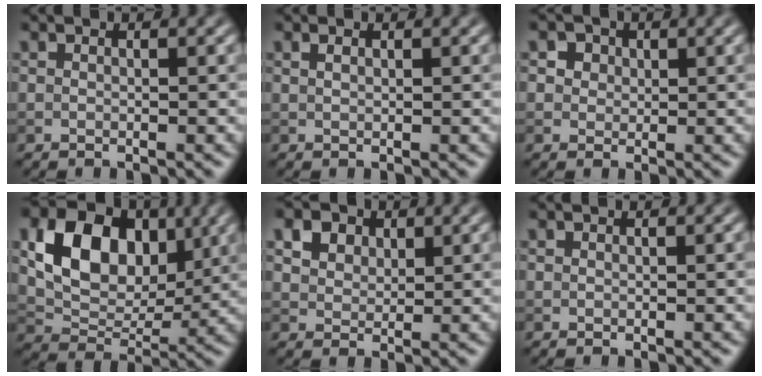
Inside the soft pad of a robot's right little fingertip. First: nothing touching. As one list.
[{"total": 0.6, "force": [0.4, 0.2, 0.4], "torque": [-0.010, 0.002, 0.009]}, {"total": 3.9, "force": [2.1, 2.8, 1.6], "torque": [-0.027, 0.011, 0.019]}, {"total": 9.2, "force": [2.7, 6.5, 5.9], "torque": [-0.105, -0.005, 0.051]}, {"total": 6.9, "force": [4.0, 4.6, 3.3], "torque": [-0.078, 0.014, 0.062]}, {"total": 0.0}]